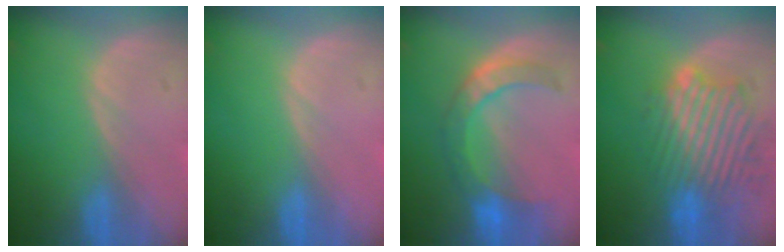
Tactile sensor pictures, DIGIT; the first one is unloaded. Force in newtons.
{"total": 0.0}
{"total": 7.2, "press": 7.0, "slide": 1.6}
{"total": 10.7, "press": 10.1, "slide": 3.7}